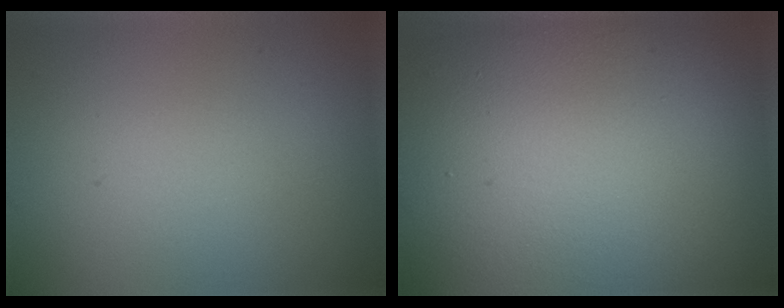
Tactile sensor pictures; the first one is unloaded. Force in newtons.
{"total": 16.8, "press": 16.8, "slide": 1.4}